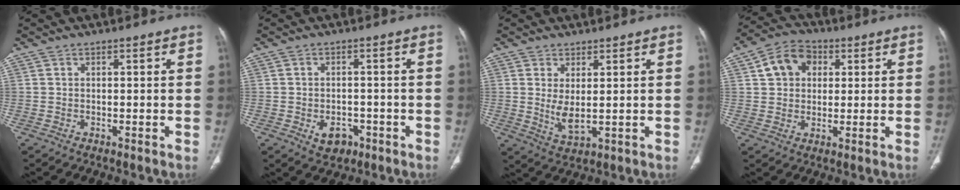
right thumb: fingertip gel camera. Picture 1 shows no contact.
{"total": 4.7, "force": [-2.0, 3.4, 2.7], "torque": [-0.028, 0.011, -0.020]}
{"total": 4.9, "force": [0.7, 1.9, 4.4], "torque": [-0.085, -0.020, 0.024]}
{"total": 8.9, "force": [2.7, 7.0, 4.9], "torque": [-0.062, 0.006, 0.039]}